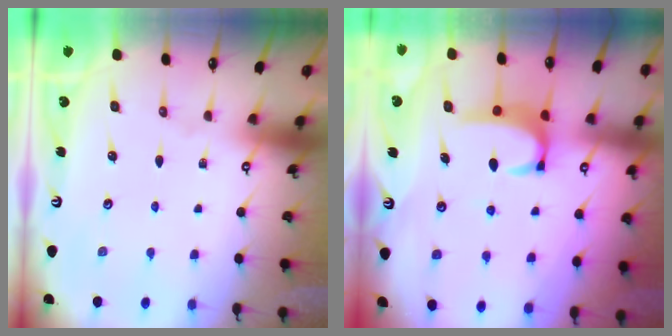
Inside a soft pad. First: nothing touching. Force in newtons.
{"total": 3.6, "press": 3.5, "slide": 0.5}